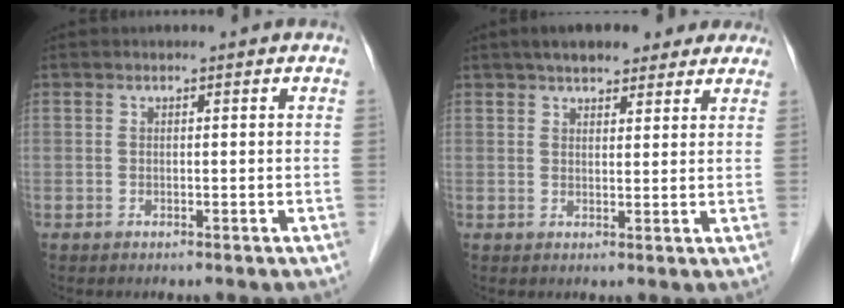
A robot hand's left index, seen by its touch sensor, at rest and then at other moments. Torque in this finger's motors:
{"motor_torque": [0.28, -0.28, 0.15, 0.03]}